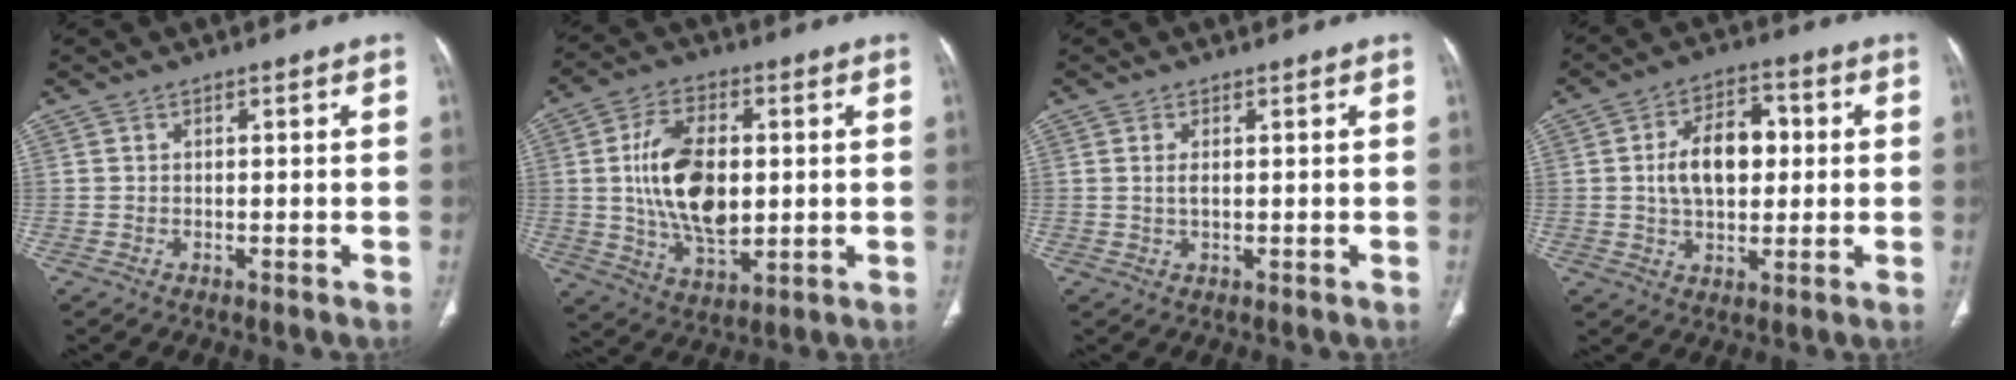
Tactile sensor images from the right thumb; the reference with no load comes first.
{"total": 15.8, "force": [1.2, 9.1, 12.9], "torque": [-0.219, -0.006, 0.026]}
{"total": 1.8, "force": [0.4, 0.8, 1.6], "torque": [-0.035, -0.002, 0.011]}
{"total": 11.9, "force": [1.1, 7.4, 9.3], "torque": [-0.132, 0.015, 0.018]}